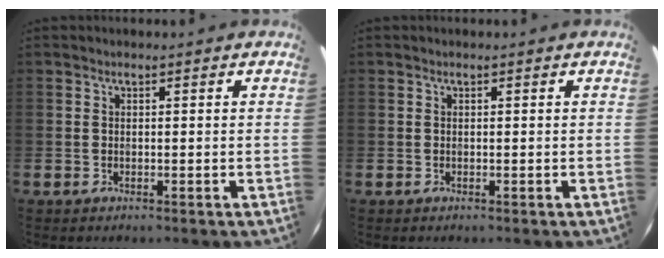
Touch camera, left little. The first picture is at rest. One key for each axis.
{"total": 0.0}